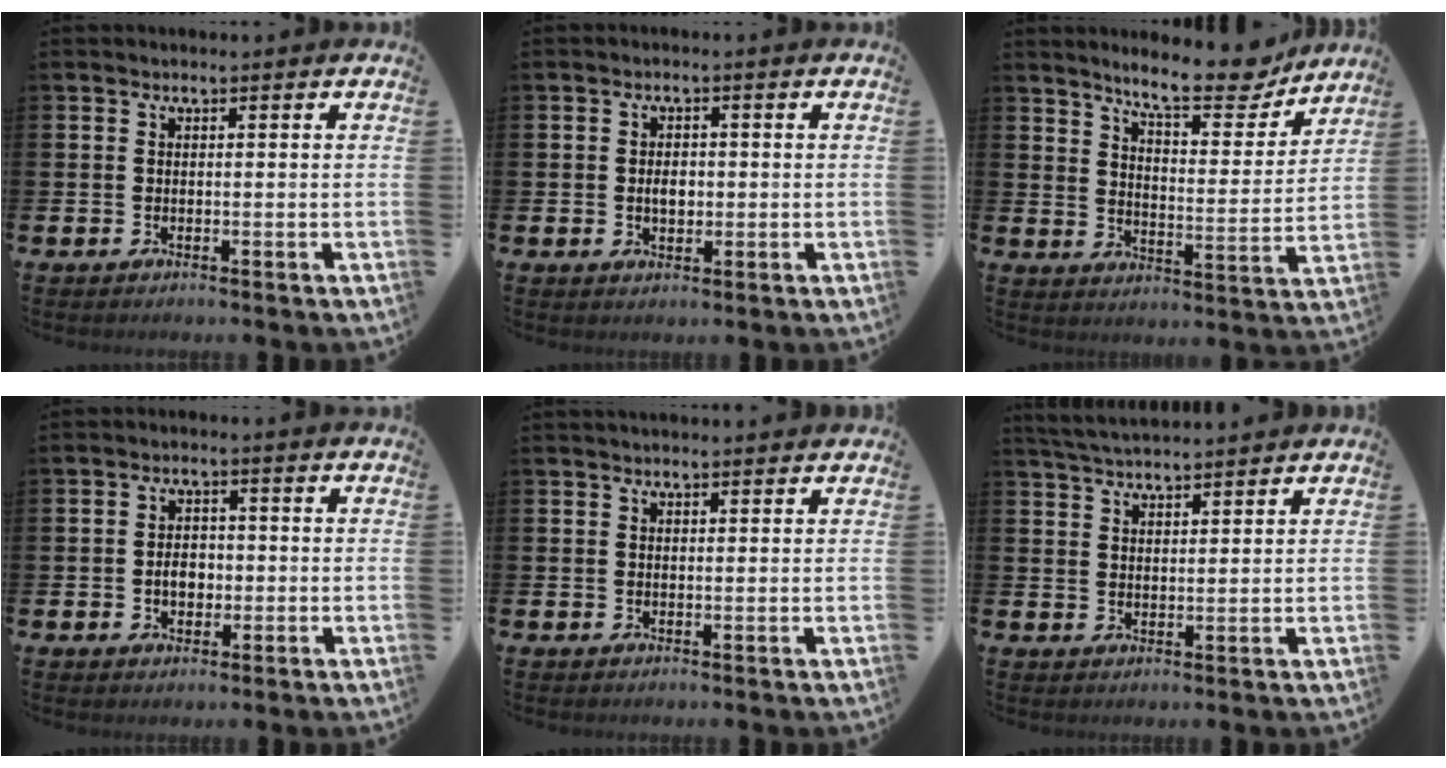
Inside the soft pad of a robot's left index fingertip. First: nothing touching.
{"total": 2.5, "force": [-0.1, 1.6, 1.8], "torque": [-0.018, -0.001, -0.008]}
{"total": 10.2, "force": [9.3, 2.0, 3.9], "torque": [-0.075, -0.059, 0.160]}
{"total": 3.1, "force": [-0.6, 2.2, 2.1], "torque": [-0.022, -0.002, -0.017]}
{"total": 1.3, "force": [1.2, 0.0, 0.3], "torque": [0.005, -0.004, 0.020]}
{"total": 3.9, "force": [3.9, 0.0, 0.4], "torque": [-0.022, -0.017, 0.071]}